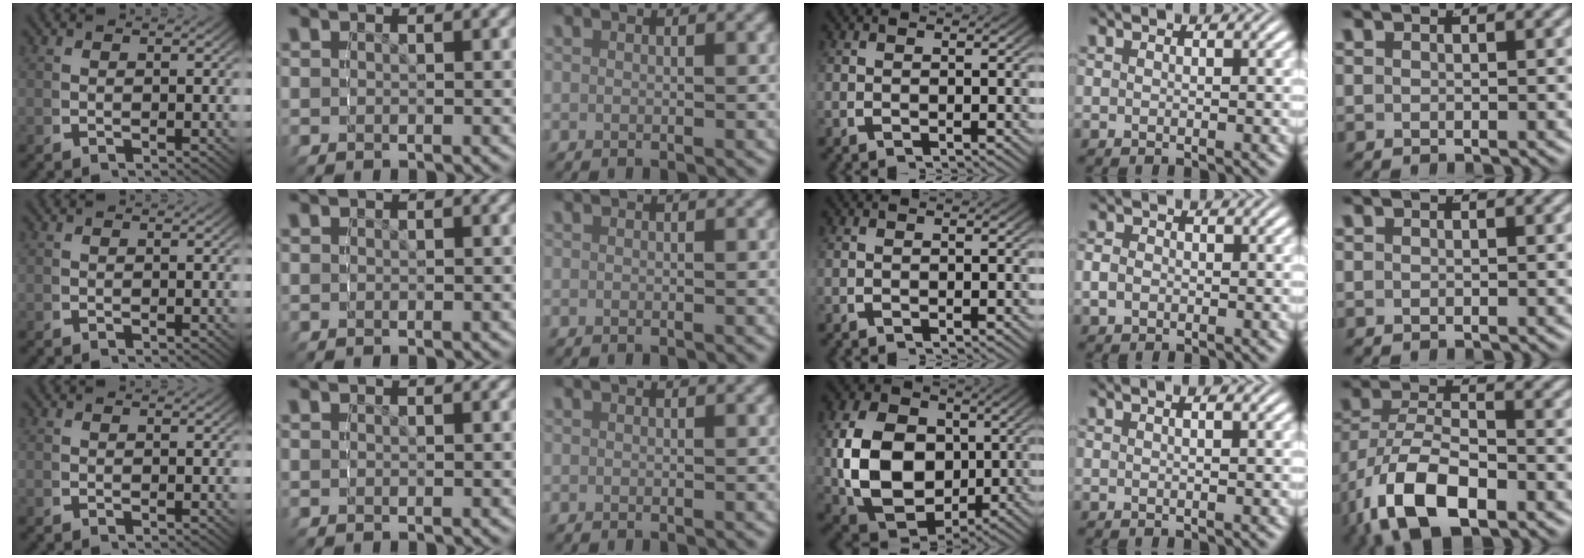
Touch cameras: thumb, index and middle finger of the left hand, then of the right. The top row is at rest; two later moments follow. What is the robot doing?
{"motion": "grasp_and_lifting", "object": "cloth"}